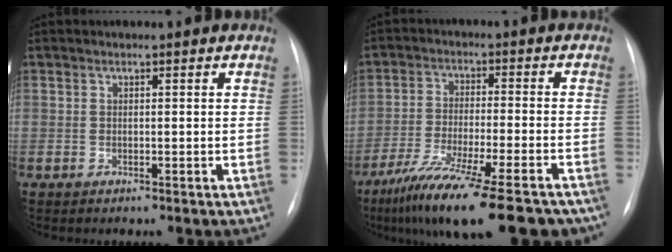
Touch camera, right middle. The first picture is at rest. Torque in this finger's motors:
{"motor_torque": [1.17, -0.97, 0.31, 0.10]}